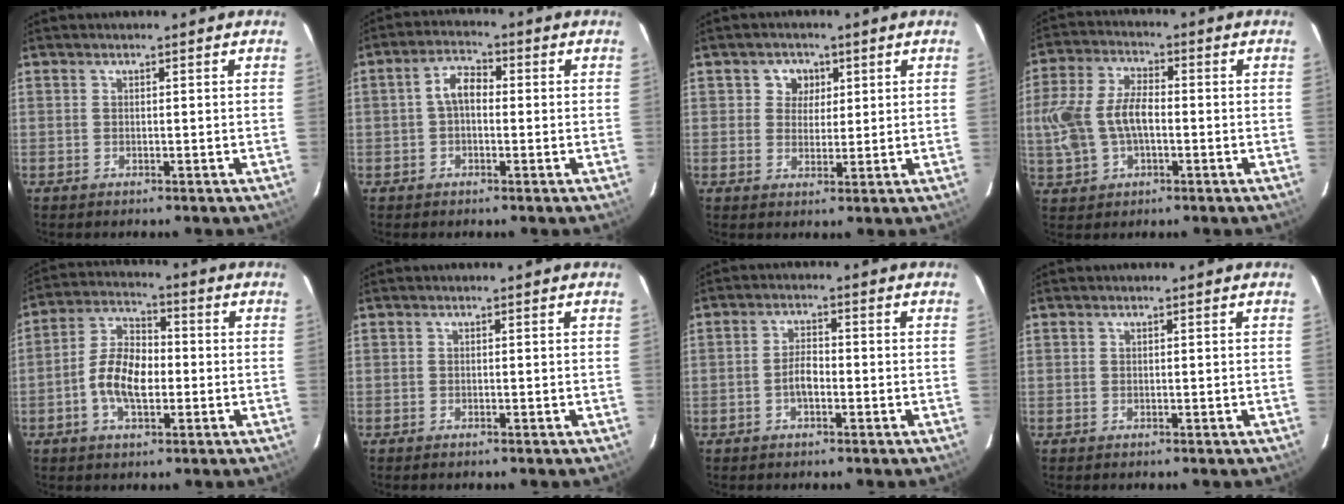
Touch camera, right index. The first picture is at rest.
{"total": 4.3, "force": [-0.1, 2.6, 3.4], "torque": [-0.065, 0.017, -0.003]}
{"total": 4.0, "force": [1.3, 3.7, 0.6], "torque": [0.002, 0.010, 0.022]}
{"total": 11.7, "force": [-1.1, 7.0, 9.4], "torque": [-0.203, 0.012, -0.018]}
{"total": 9.4, "force": [-2.2, 5.0, 7.7], "torque": [-0.155, 0.012, -0.041]}
{"total": 0.0}
{"total": 3.3, "force": [-1.3, 1.5, 2.7], "torque": [-0.053, 0.005, -0.022]}
{"total": 0.0}